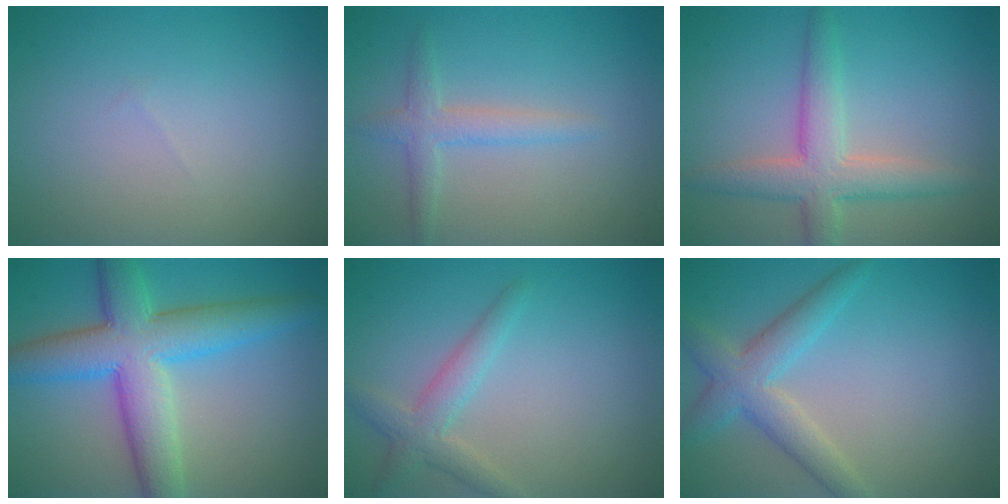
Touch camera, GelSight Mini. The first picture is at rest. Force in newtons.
{"total": 2.2, "press": 2.2, "slide": 0.0}
{"total": 4.8, "press": 4.8, "slide": 0.4}
{"total": 8.8, "press": 8.8, "slide": 0.1}
{"total": 2.8, "press": 2.8, "slide": 0.1}
{"total": 4.0, "press": 4.0, "slide": 0.2}